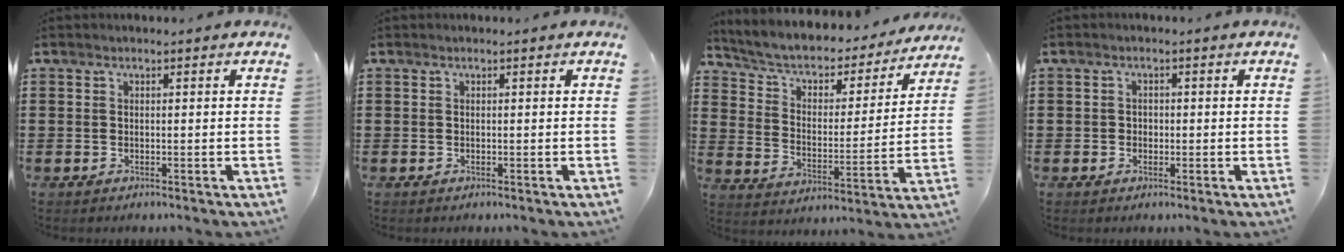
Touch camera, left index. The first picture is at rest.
{"total": 0.0}
{"total": 4.1, "force": [2.7, 2.4, 1.9], "torque": [-0.056, -0.022, 0.037]}
{"total": 1.0, "force": [-0.1, 0.9, 0.4], "torque": [-0.011, 0.006, -0.004]}